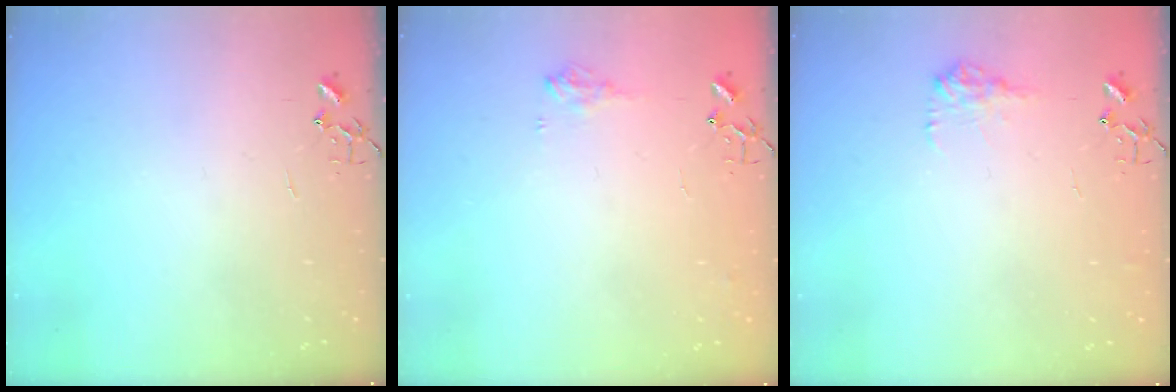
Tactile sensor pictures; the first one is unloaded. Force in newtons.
{"total": 7.7, "press": 7.7, "slide": 0.3}
{"total": 8.9, "press": 8.9, "slide": 0.3}